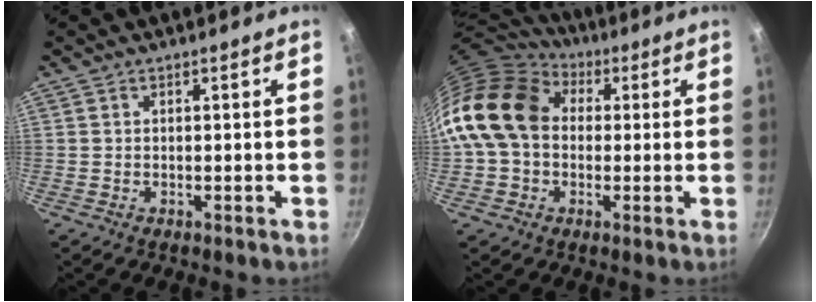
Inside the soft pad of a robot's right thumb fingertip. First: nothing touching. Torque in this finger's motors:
{"motor_torque": [1.96, 2.44, 0.45, -0.36, 0.42]}